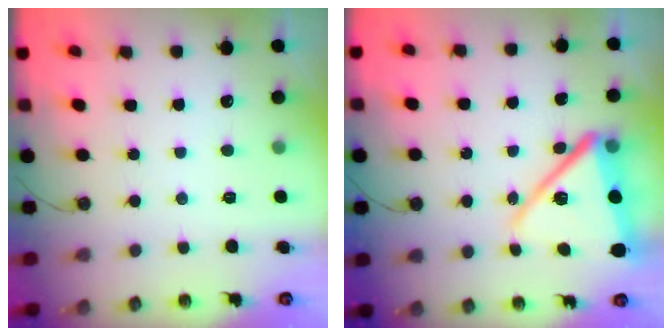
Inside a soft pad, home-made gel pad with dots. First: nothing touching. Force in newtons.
{"total": 16.9, "press": 16.8, "slide": 2.1}